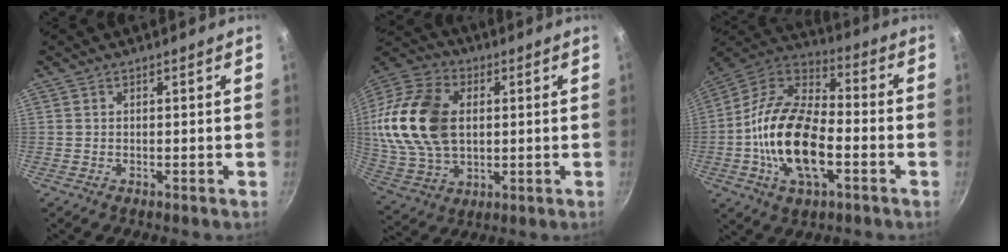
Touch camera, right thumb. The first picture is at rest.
{"total": 20.8, "force": [2.4, 14.1, 15.1], "torque": [-0.282, 0.011, 0.045]}
{"total": 20.1, "force": [-4.8, 10.4, 16.5], "torque": [-0.296, 0.034, -0.107]}